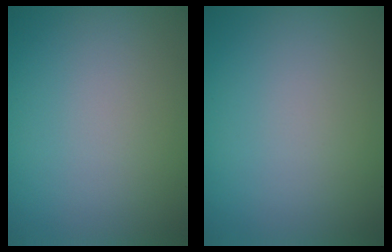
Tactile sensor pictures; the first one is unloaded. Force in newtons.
{"total": 0.0}